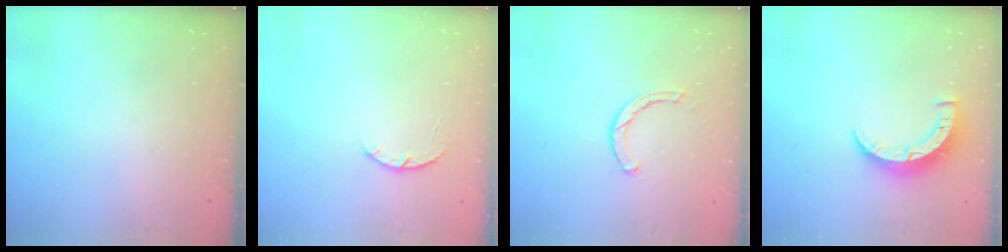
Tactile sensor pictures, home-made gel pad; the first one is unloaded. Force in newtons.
{"total": 3.4, "press": 3.4, "slide": 0.6}
{"total": 2.4, "press": 2.4, "slide": 0.1}
{"total": 7.0, "press": 7.0, "slide": 0.2}